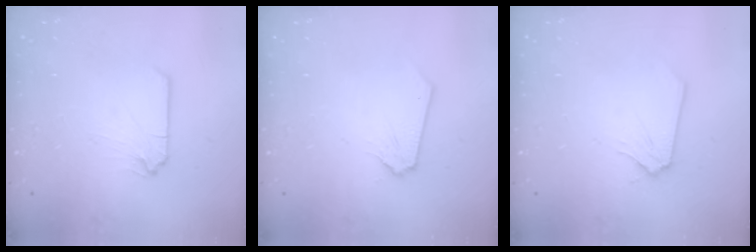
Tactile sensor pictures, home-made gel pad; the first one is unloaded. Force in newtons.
{"total": 0.0}
{"total": 0.0}